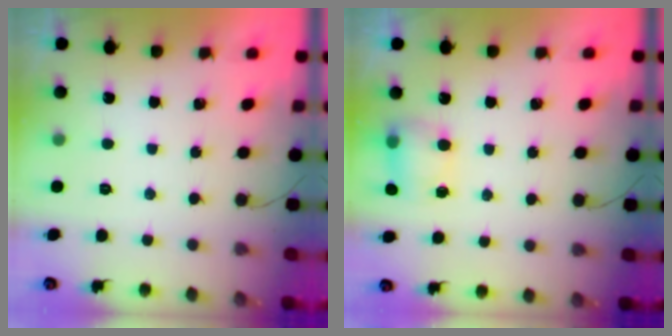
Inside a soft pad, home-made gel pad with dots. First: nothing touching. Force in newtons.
{"total": 5.4, "press": 5.3, "slide": 0.8}